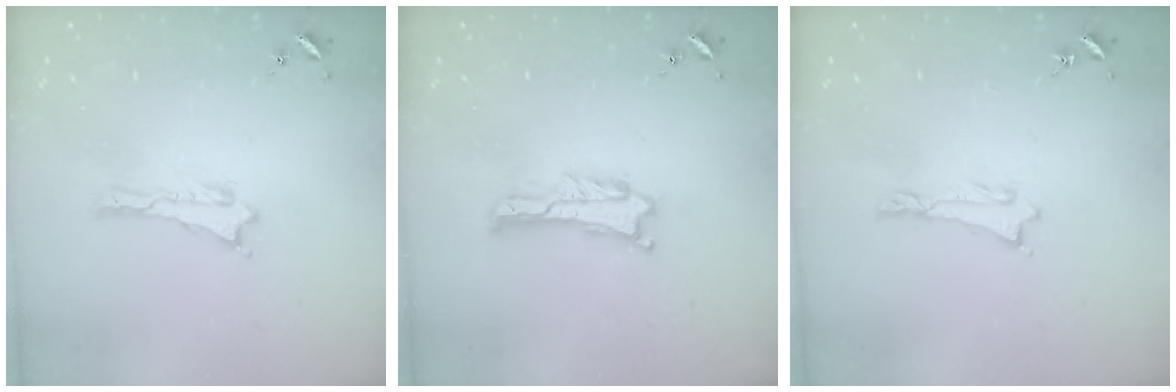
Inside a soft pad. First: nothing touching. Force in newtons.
{"total": 0.8, "press": 0.8, "slide": 0.2}
{"total": 0.5, "press": 0.5, "slide": 0.2}